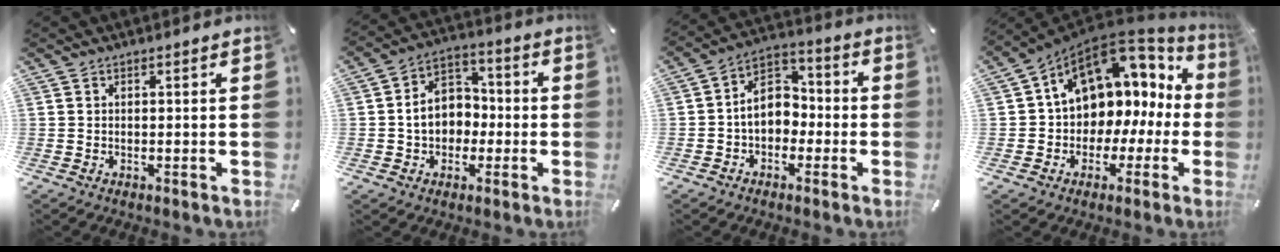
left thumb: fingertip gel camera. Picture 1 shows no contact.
{"total": 9.4, "force": [-1.5, 7.9, 4.8], "torque": [-0.092, 0.025, -0.027]}
{"total": 8.3, "force": [-1.3, 6.8, 4.6], "torque": [-0.094, 0.015, -0.028]}
{"total": 10.8, "force": [4.9, 8.4, 4.6], "torque": [-0.074, -0.054, 0.089]}